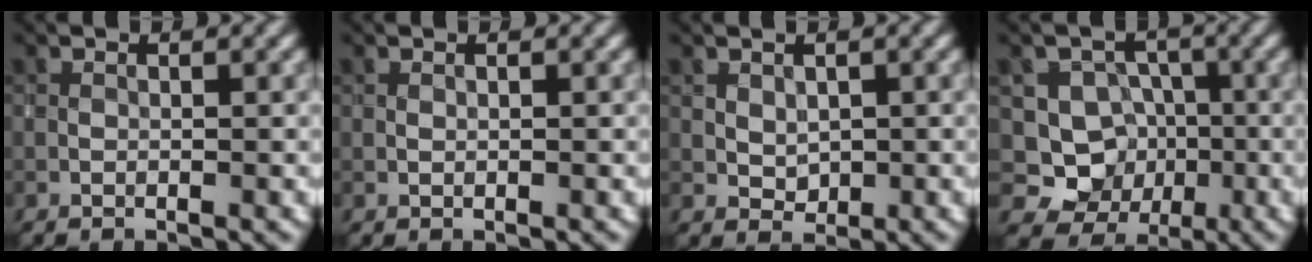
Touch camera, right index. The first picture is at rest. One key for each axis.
{"total": 0.0}
{"total": 1.2, "fx": 0.6, "fy": 1.0, "fz": 0.5, "tx": -0.010, "ty": -0.004, "tz": 0.016}
{"total": 6.5, "fx": -1.2, "fy": 6.2, "fz": 1.2, "tx": -0.001, "ty": 0.007, "tz": -0.046}